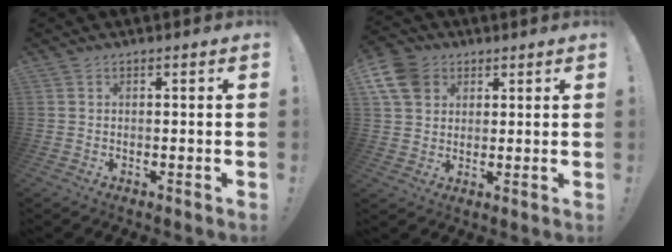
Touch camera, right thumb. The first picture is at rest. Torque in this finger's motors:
{"motor_torque": [0.40, 2.01, 1.11, 0.21, 0.03]}